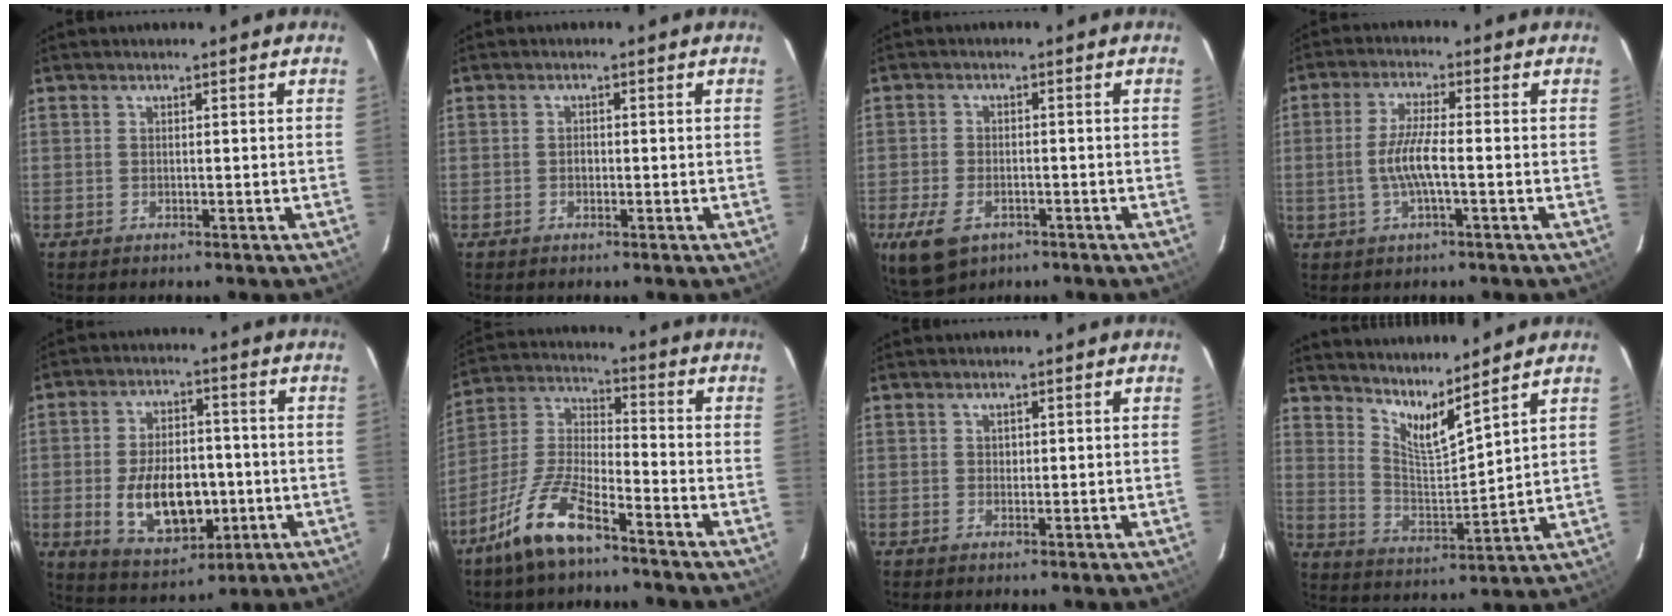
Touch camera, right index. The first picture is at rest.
{"total": 1.0, "force": [-0.3, 0.9, 0.5], "torque": [-0.007, 0.003, -0.005]}
{"total": 9.0, "force": [-4.7, 5.3, 5.5], "torque": [-0.132, -0.020, -0.080]}
{"total": 6.4, "force": [-1.3, 1.0, 6.2], "torque": [-0.125, 0.000, -0.024]}
{"total": 13.7, "force": [-2.7, 8.1, 10.7], "torque": [-0.204, 0.001, -0.023]}
{"total": 12.4, "force": [-8.5, 3.4, 8.4], "torque": [-0.190, 0.001, -0.167]}
{"total": 0.9, "force": [0.3, 0.8, 0.1], "torque": [0.003, 0.003, 0.004]}
{"total": 9.3, "force": [8.0, 0.1, 4.7], "torque": [-0.081, -0.026, 0.148]}